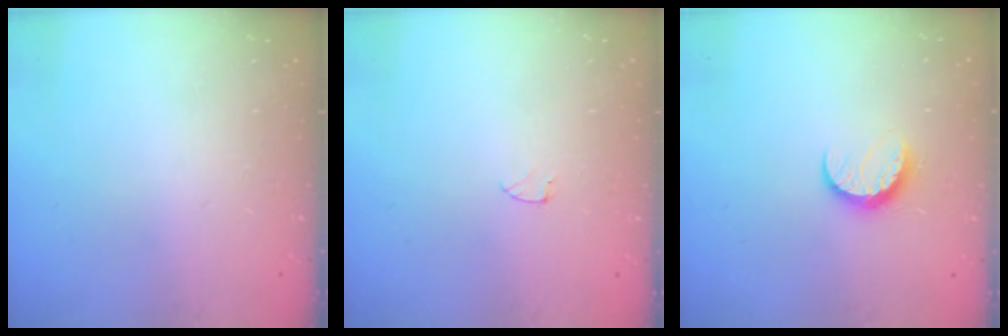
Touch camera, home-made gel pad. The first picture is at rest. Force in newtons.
{"total": 2.6, "press": 2.6, "slide": 0.2}
{"total": 7.1, "press": 7.1, "slide": 0.7}